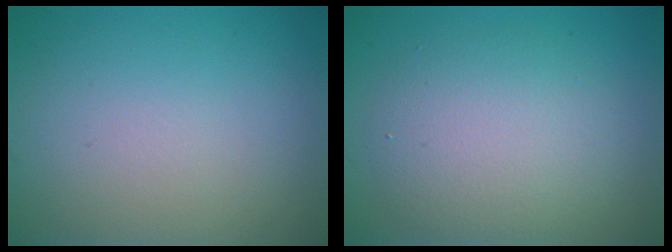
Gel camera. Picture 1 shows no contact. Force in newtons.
{"total": 5.1, "press": 5.1, "slide": 0.3}